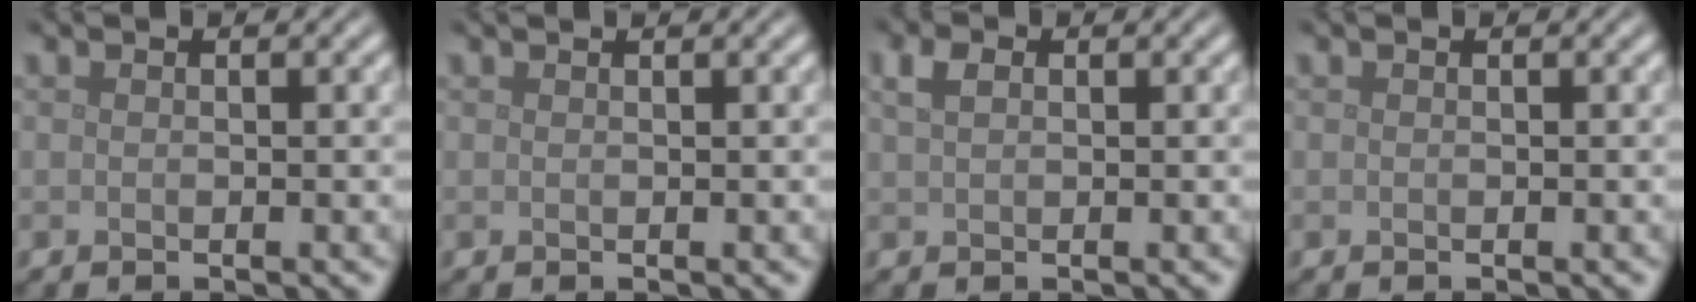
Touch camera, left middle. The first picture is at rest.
{"total": 0.5, "force": [0.5, 0.1, 0.2], "torque": [-0.002, -0.002, 0.002]}
{"total": 1.6, "force": [0.8, 1.0, 1.1], "torque": [-0.023, 0.006, 0.013]}
{"total": 0.0}